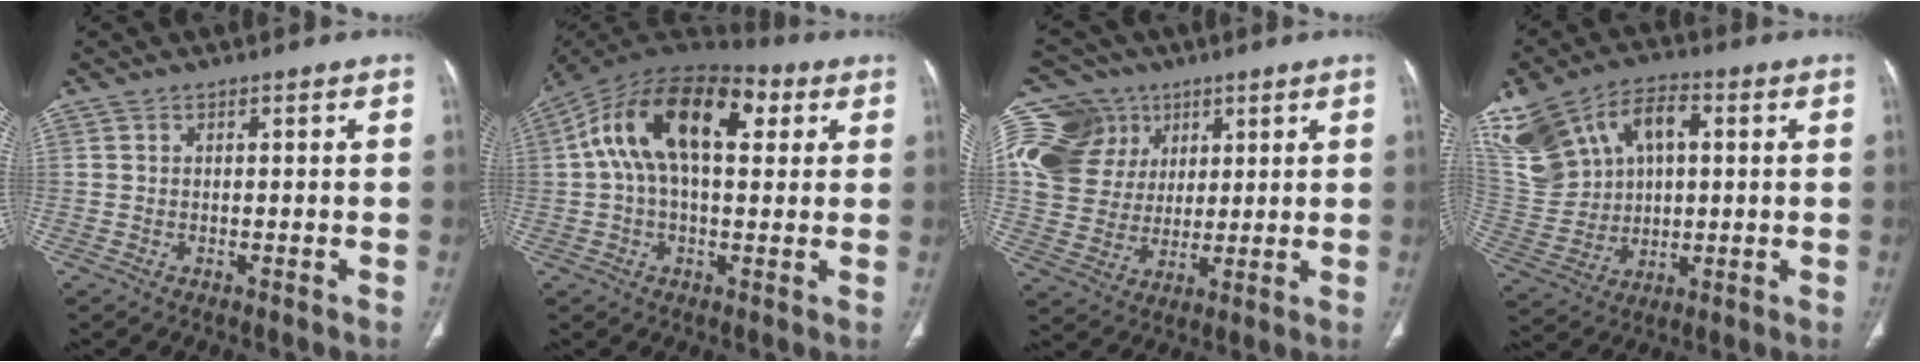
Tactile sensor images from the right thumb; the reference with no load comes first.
{"total": 19.5, "force": [5.2, 10.4, 15.7], "torque": [-0.264, 0.041, 0.077]}
{"total": 20.1, "force": [6.8, 17.0, 8.5], "torque": [-0.175, 0.026, 0.137]}
{"total": 23.9, "force": [7.9, 17.0, 14.7], "torque": [-0.328, 0.044, 0.164]}